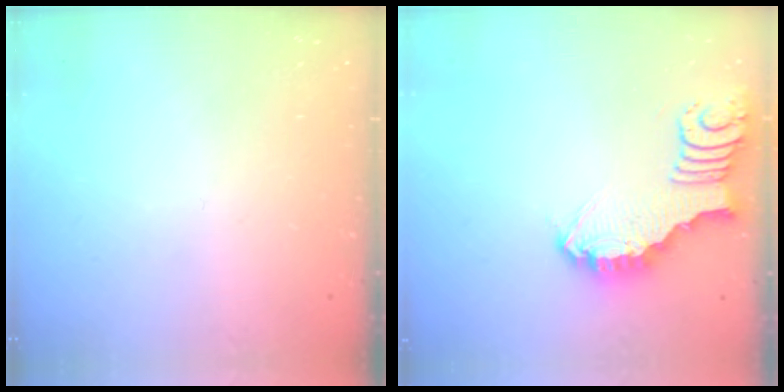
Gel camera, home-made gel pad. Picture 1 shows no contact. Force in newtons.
{"total": 3.8, "press": 3.8, "slide": 0.1}